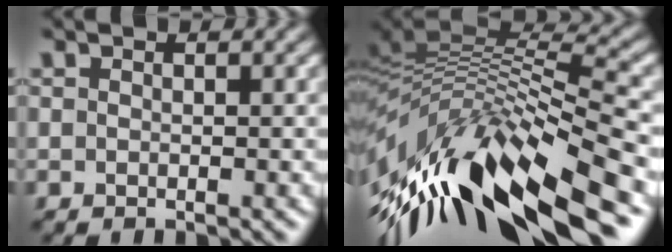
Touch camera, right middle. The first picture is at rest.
{"total": 13.8, "force": [-6.0, 5.0, 11.4], "torque": [-0.231, 0.010, -0.104]}